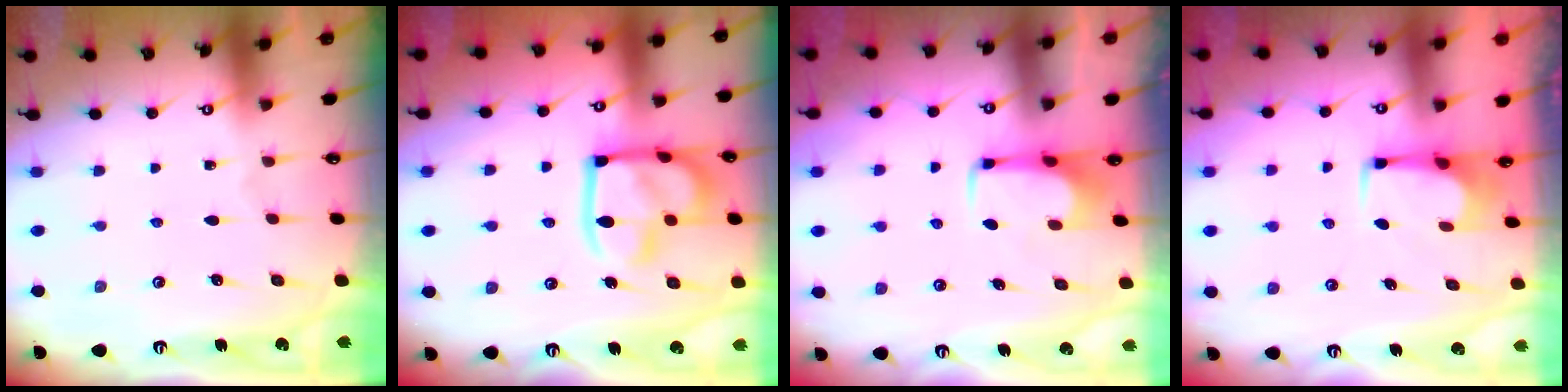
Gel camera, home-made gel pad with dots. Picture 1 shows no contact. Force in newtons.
{"total": 18.0, "press": 17.9, "slide": 2.0}
{"total": 1.6, "press": 1.5, "slide": 0.3}
{"total": 2.6, "press": 2.6, "slide": 0.4}